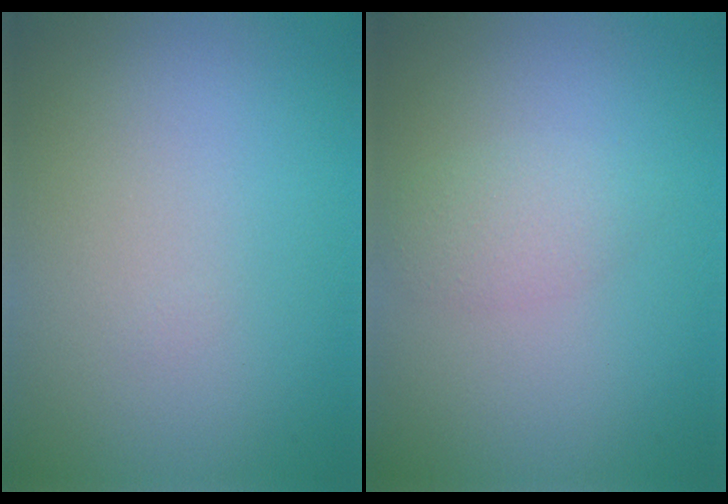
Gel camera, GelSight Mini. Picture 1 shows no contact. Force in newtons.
{"total": 1.8, "press": 1.8, "slide": 0.0}